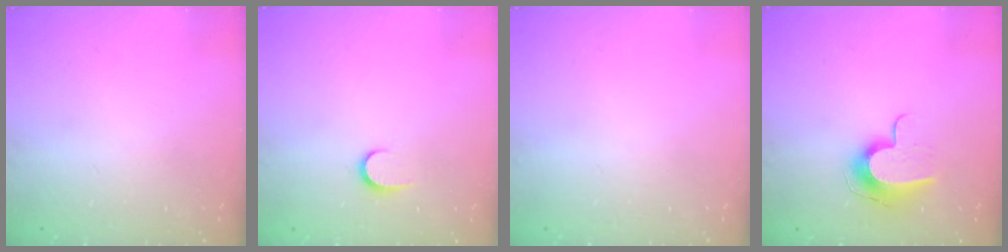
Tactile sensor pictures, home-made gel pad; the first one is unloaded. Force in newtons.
{"total": 5.4, "press": 5.4, "slide": 0.6}
{"total": 0.0}
{"total": 9.6, "press": 9.6, "slide": 0.3}